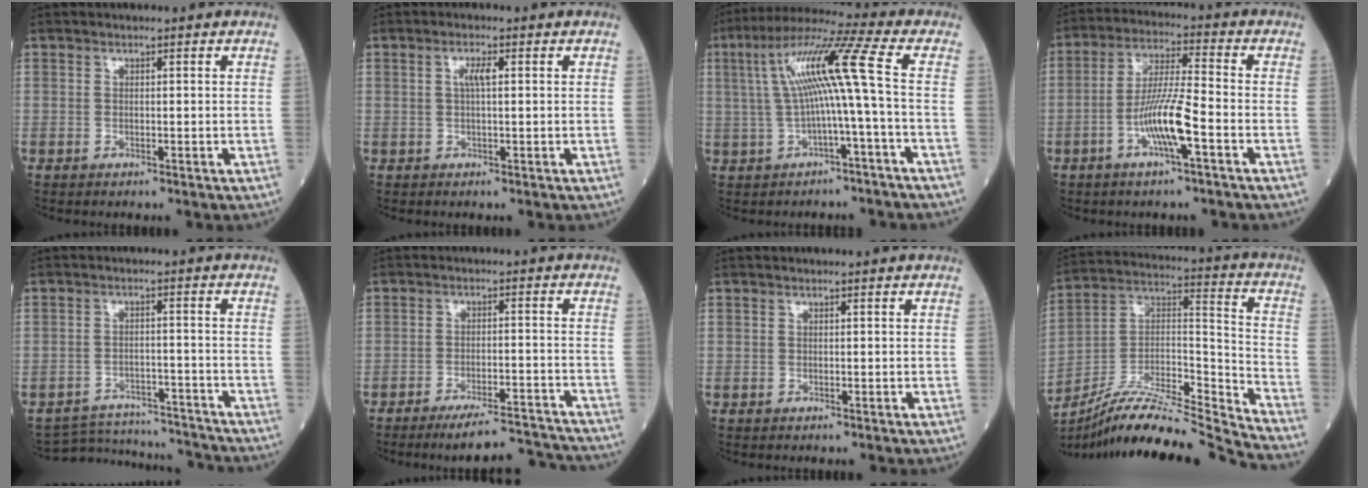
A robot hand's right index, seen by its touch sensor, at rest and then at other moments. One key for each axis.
{"total": 2.2, "fx": 0.5, "fy": 0.3, "fz": 2.1, "tx": -0.042, "ty": 0.002, "tz": 0.009}
{"total": 11.2, "fx": 0.4, "fy": -1.3, "fz": 11.1, "tx": -0.209, "ty": 0.034, "tz": 0.010}
{"total": 8.9, "fx": -3.4, "fy": 0.3, "fz": 8.2, "tx": -0.162, "ty": 0.003, "tz": -0.066}
{"total": 11.6, "fx": -11.6, "fy": 1.4, "fz": 0.4, "tx": -0.002, "ty": 0.017, "tz": -0.163}
{"total": 11.8, "fx": -11.4, "fy": 0.1, "fz": 3.0, "tx": -0.029, "ty": 0.007, "tz": -0.163}
{"total": 0.0}
{"total": 20.9, "fx": -19.5, "fy": -1.0, "fz": 7.7, "tx": -0.158, "ty": 0.019, "tz": -0.335}